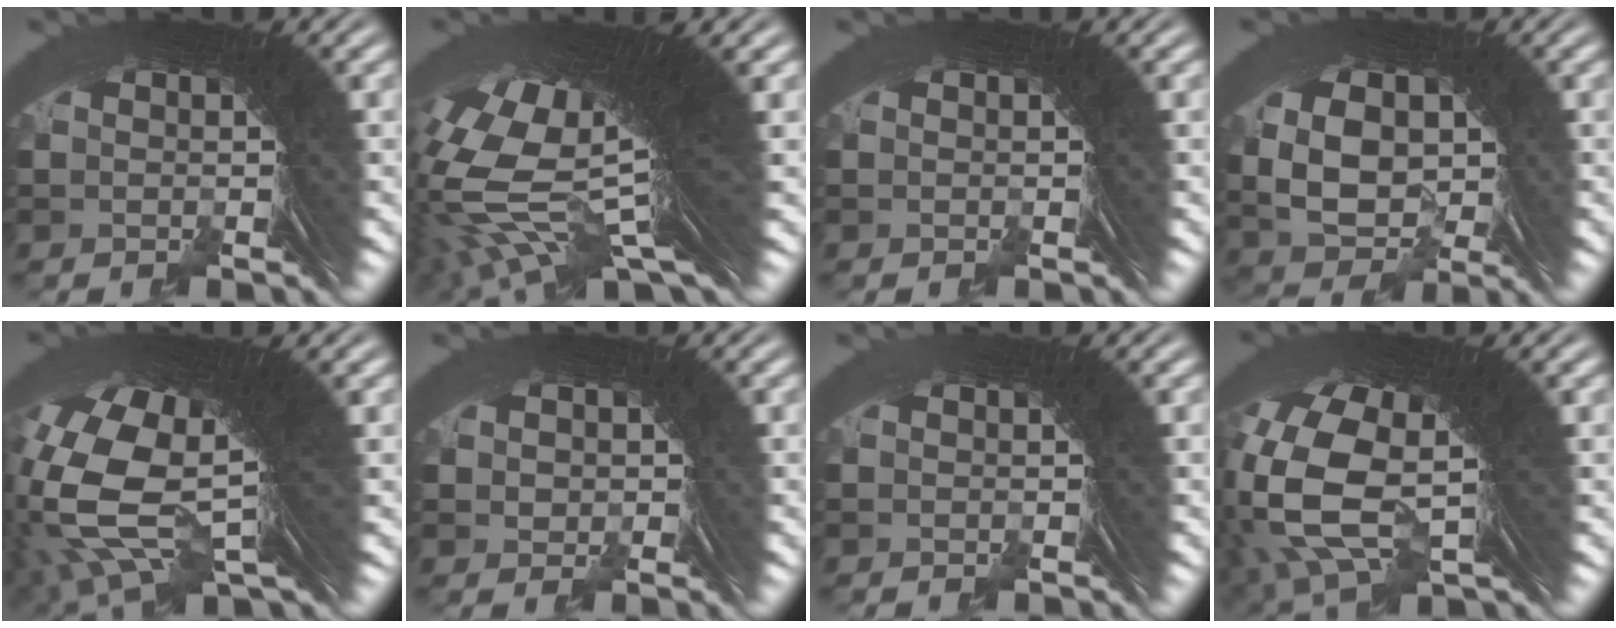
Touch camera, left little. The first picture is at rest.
{"total": 21.1, "force": [4.9, 10.1, 17.9], "torque": [-0.329, -0.016, 0.092]}
{"total": 0.0}
{"total": 8.6, "force": [0.4, 7.0, 4.9], "torque": [-0.108, -0.023, 0.014]}
{"total": 15.3, "force": [3.2, 8.8, 12.1], "torque": [-0.249, -0.016, 0.059]}
{"total": 1.5, "force": [0.0, 1.5, 0.0], "torque": [0.004, 0.005, -0.005]}
{"total": 0.8, "force": [-0.5, -0.4, -0.4], "torque": [0.013, 0.005, -0.008]}
{"total": 13.5, "force": [2.4, 8.9, 9.9], "torque": [-0.218, -0.023, 0.050]}